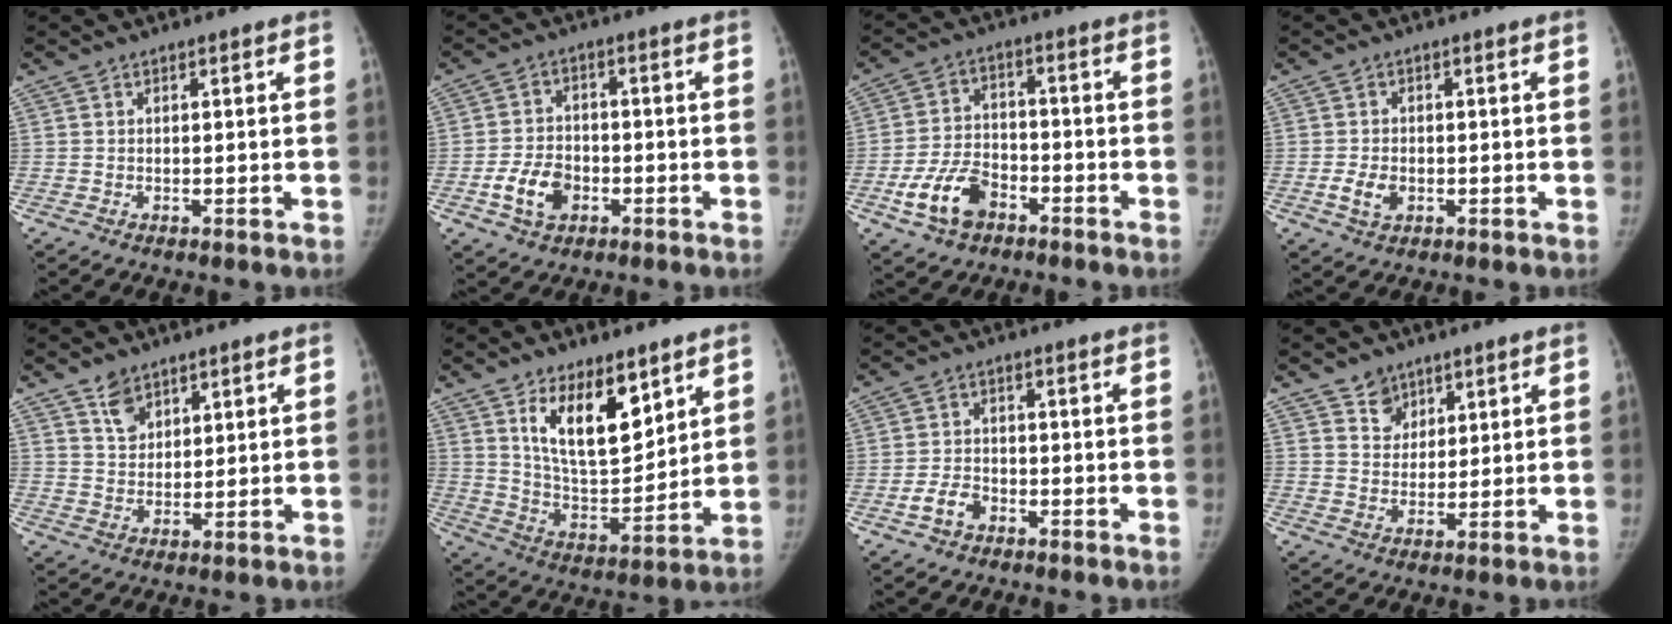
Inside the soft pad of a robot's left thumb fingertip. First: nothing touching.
{"total": 7.6, "force": [-2.8, 5.5, 4.5], "torque": [-0.070, 0.015, -0.049]}
{"total": 10.1, "force": [-5.0, 6.5, 6.0], "torque": [-0.105, 0.025, -0.089]}
{"total": 3.8, "force": [-1.0, 2.6, 2.5], "torque": [-0.046, 0.003, -0.016]}
{"total": 5.0, "force": [3.3, 3.2, 1.9], "torque": [-0.012, -0.027, 0.066]}
{"total": 15.1, "force": [8.2, 7.0, 10.6], "torque": [-0.140, -0.055, 0.157]}
{"total": 4.1, "force": [-2.1, 2.8, 2.1], "torque": [-0.037, 0.019, -0.039]}
{"total": 4.9, "force": [3.3, 3.5, 0.7], "torque": [0.013, -0.025, 0.060]}